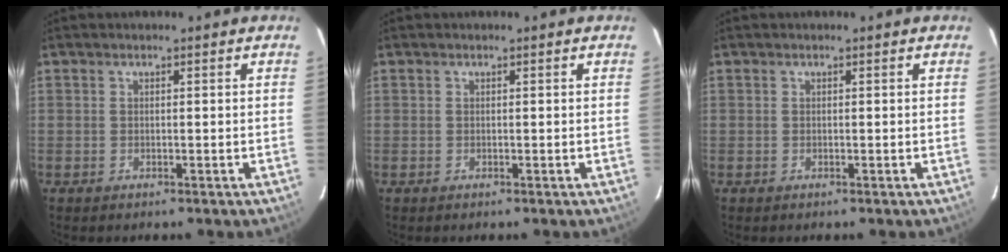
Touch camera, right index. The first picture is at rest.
{"total": 0.0}
{"total": 0.0}